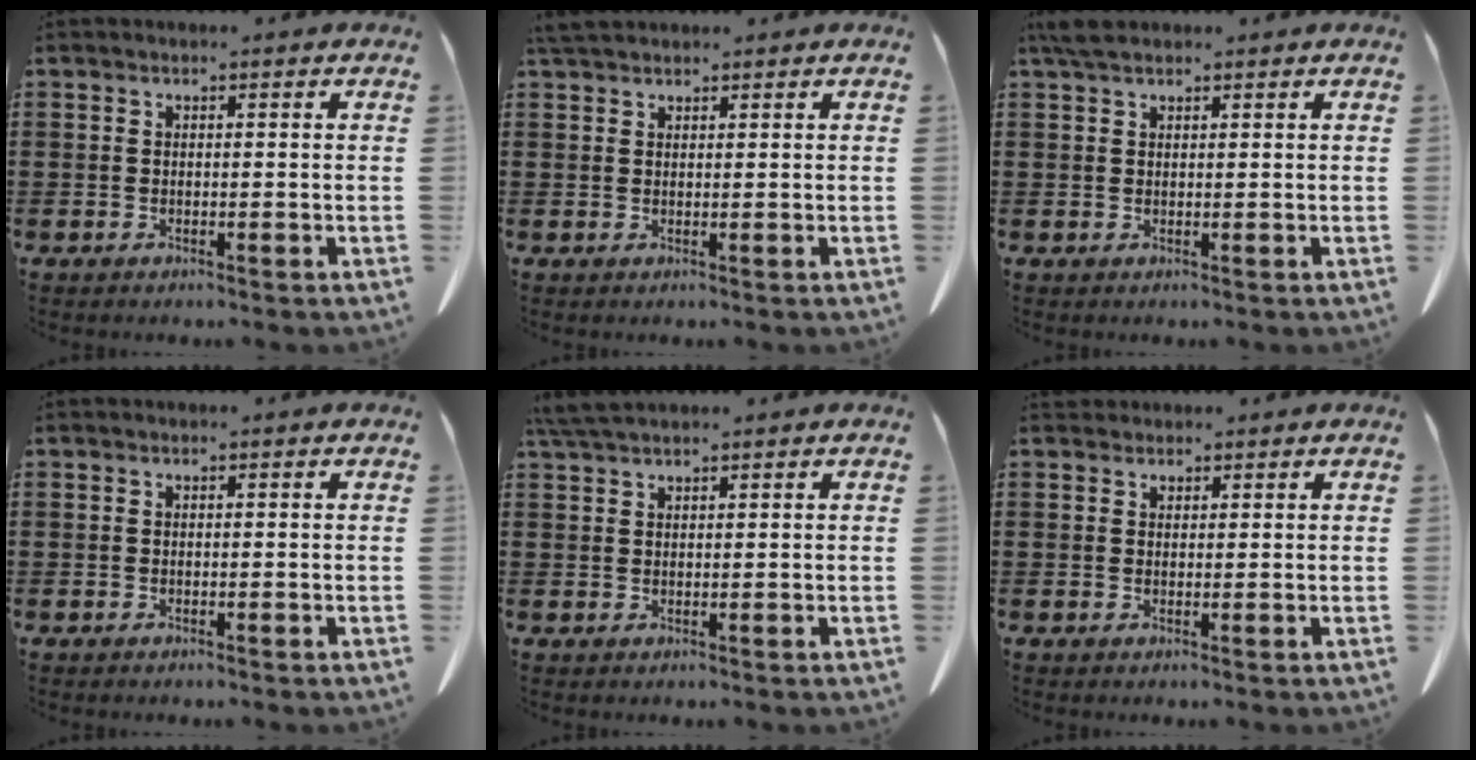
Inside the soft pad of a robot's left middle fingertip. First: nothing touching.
{"total": 2.3, "force": [2.0, 0.6, 1.0], "torque": [-0.026, 0.002, 0.039]}
{"total": 2.7, "force": [2.0, 1.0, 1.5], "torque": [-0.035, 0.005, 0.037]}
{"total": 0.0}
{"total": 3.2, "force": [2.7, 0.3, 1.8], "torque": [-0.042, -0.001, 0.052]}
{"total": 1.4, "force": [1.3, 0.6, 0.1], "torque": [0.002, -0.002, 0.025]}